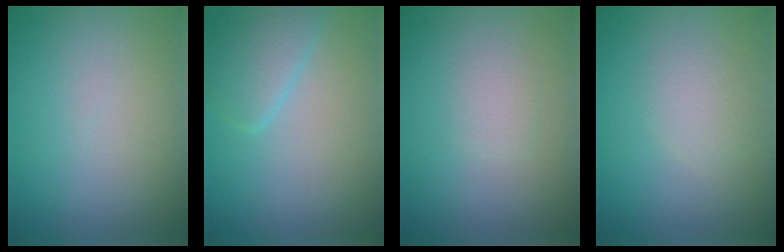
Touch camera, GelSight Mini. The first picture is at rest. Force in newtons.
{"total": 2.8, "press": 2.8, "slide": 0.2}
{"total": 1.0, "press": 1.0, "slide": 0.0}
{"total": 1.6, "press": 1.6, "slide": 0.1}